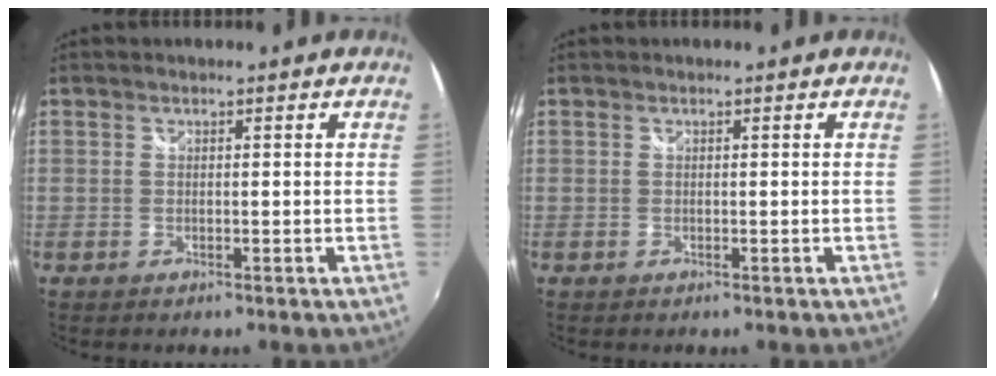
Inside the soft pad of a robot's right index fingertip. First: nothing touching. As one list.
[{"total": 0.0}]